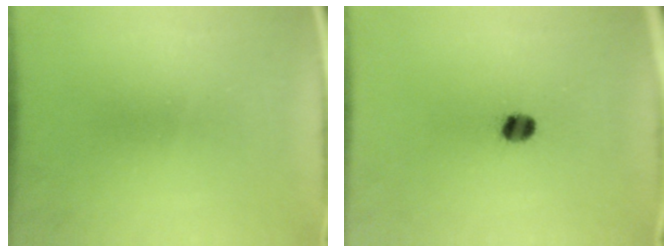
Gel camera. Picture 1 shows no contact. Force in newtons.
{"total": 3.5}